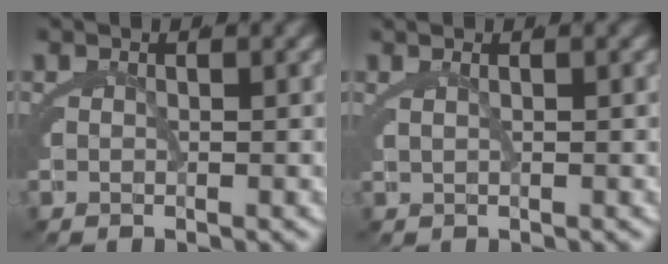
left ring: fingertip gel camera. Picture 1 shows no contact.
{"total": 1.0, "force": [0.6, -0.6, 0.6], "torque": [-0.011, 0.008, 0.013]}